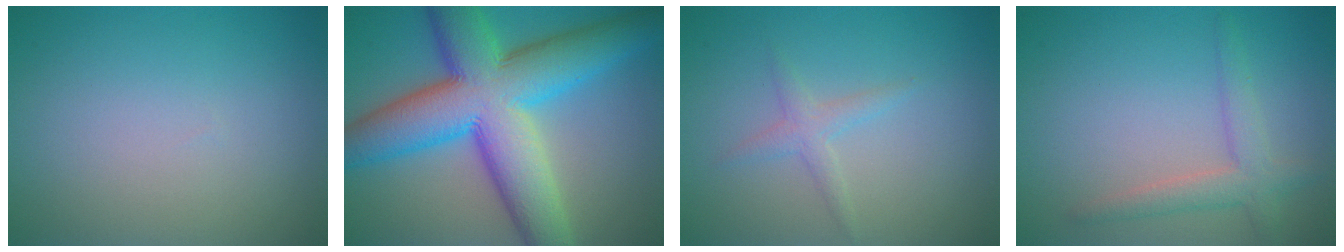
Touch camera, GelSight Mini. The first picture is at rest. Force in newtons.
{"total": 13.6, "press": 13.6, "slide": 0.1}
{"total": 1.5, "press": 1.5, "slide": 0.1}
{"total": 2.8, "press": 2.8, "slide": 0.1}